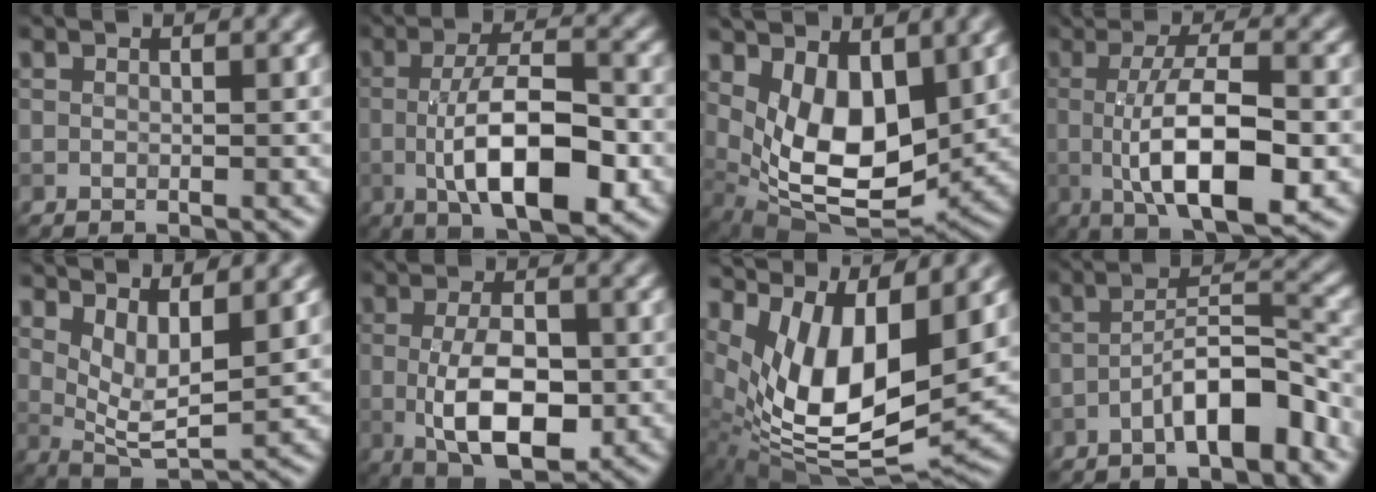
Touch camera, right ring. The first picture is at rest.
{"total": 9.0, "force": [-1.8, 3.1, 8.2], "torque": [-0.137, 0.001, -0.033]}
{"total": 7.9, "force": [2.0, 4.3, 6.3], "torque": [-0.120, -0.012, 0.037]}
{"total": 8.7, "force": [-0.8, 2.6, 8.3], "torque": [-0.132, -0.004, -0.014]}
{"total": 4.3, "force": [2.5, 1.1, 3.4], "torque": [-0.065, -0.011, 0.053]}
{"total": 6.9, "force": [-0.7, 3.1, 6.1], "torque": [-0.109, -0.006, -0.012]}
{"total": 12.0, "force": [3.3, 5.4, 10.2], "torque": [-0.191, -0.016, 0.062]}
{"total": 5.6, "force": [-2.9, 1.5, 4.6], "torque": [-0.077, 0.018, -0.054]}